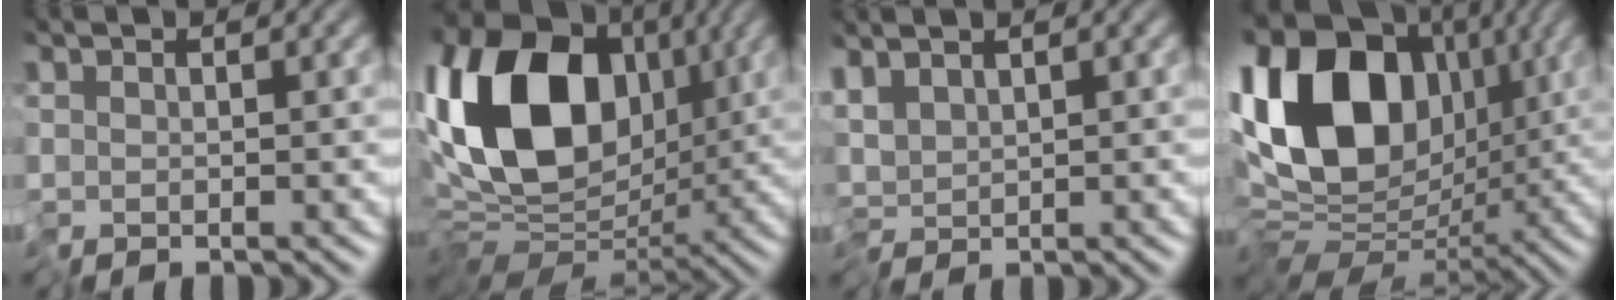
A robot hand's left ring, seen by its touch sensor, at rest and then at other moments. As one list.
[{"total": 13.2, "force": [2.4, 9.0, 9.4], "torque": [-0.170, 0.016, 0.029]}, {"total": 2.2, "force": [0.4, 0.9, 1.9], "torque": [-0.038, 0.006, 0.003]}, {"total": 14.7, "force": [2.9, 10.1, 10.2], "torque": [-0.183, 0.037, 0.031]}]